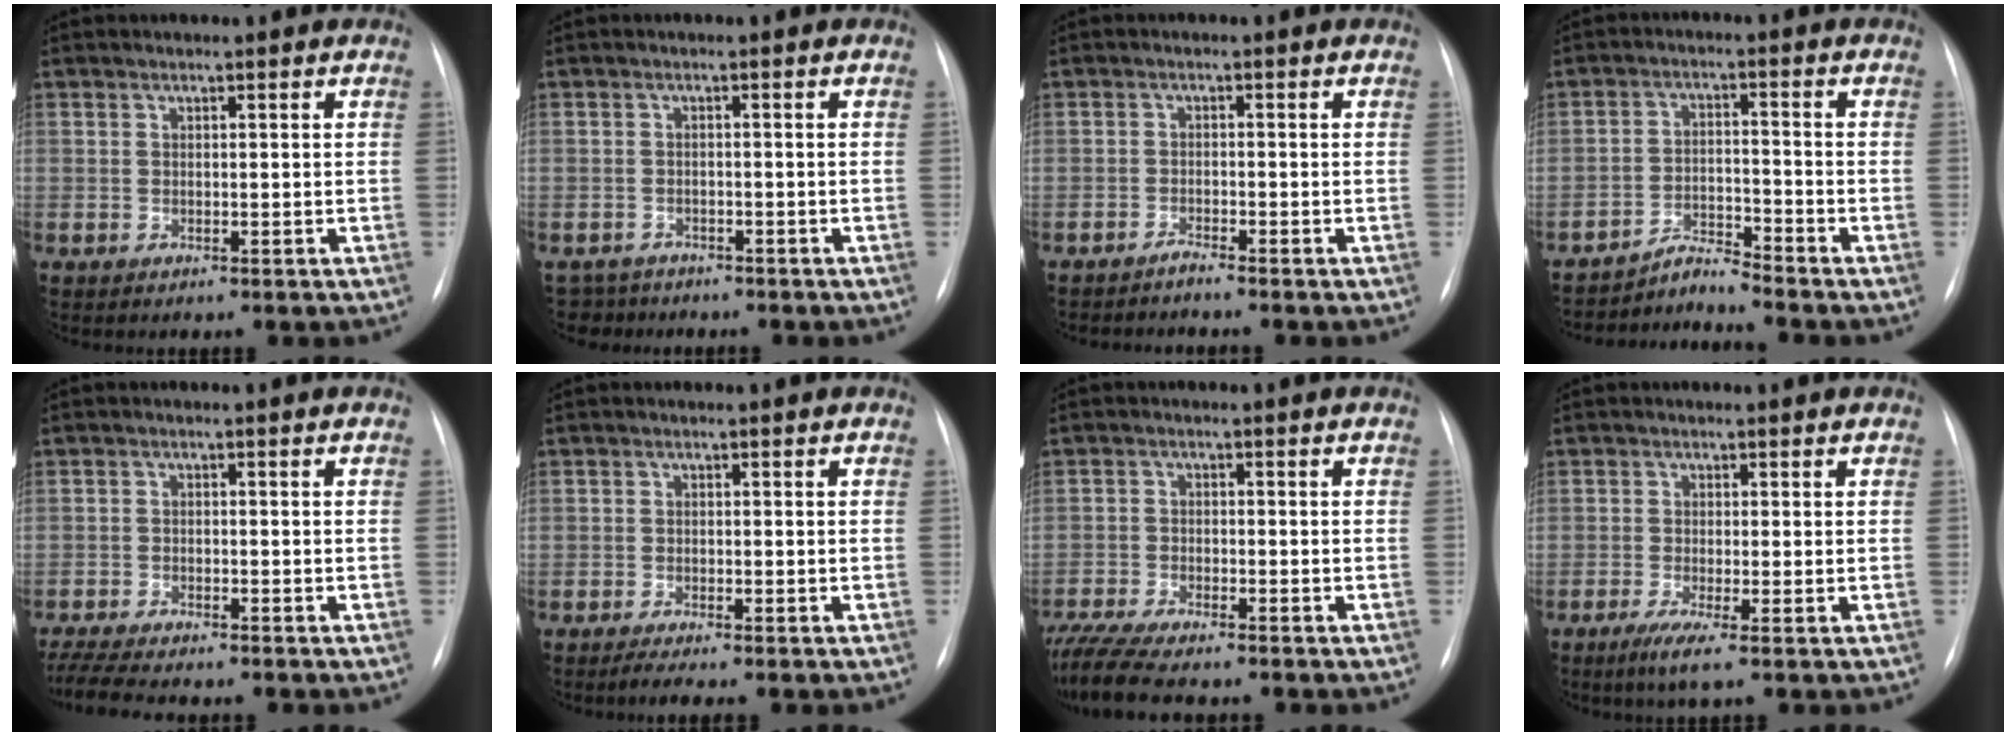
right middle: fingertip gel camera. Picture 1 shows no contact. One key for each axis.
{"total": 3.7, "fx": -3.2, "fy": 1.6, "fz": -0.9, "tx": 0.014, "ty": -0.004, "tz": -0.056}
{"total": 1.3, "fx": -1.2, "fy": -0.5, "fz": 0.1, "tx": 0.003, "ty": -0.003, "tz": -0.020}
{"total": 4.3, "fx": -4.0, "fy": -1.6, "fz": -0.8, "tx": 0.011, "ty": -0.013, "tz": -0.067}
{"total": 9.5, "fx": -8.3, "fy": 1.3, "fz": 4.4, "tx": -0.075, "ty": -0.014, "tz": -0.130}
{"total": 2.2, "fx": -1.8, "fy": 0.0, "fz": 1.2, "tx": -0.031, "ty": -0.008, "tz": -0.031}
{"total": 10.4, "fx": -9.1, "fy": 1.1, "fz": 5.0, "tx": -0.089, "ty": -0.017, "tz": -0.147}
{"total": 2.9, "fx": -1.5, "fy": -0.2, "fz": 2.4, "tx": -0.046, "ty": -0.012, "tz": -0.030}